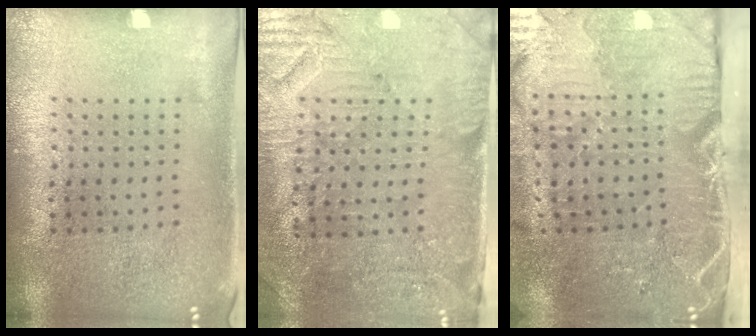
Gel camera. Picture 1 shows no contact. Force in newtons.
{"total": 3.3, "press": 3.0, "slide": 1.3}
{"total": 5.5, "press": 4.4, "slide": 3.3}